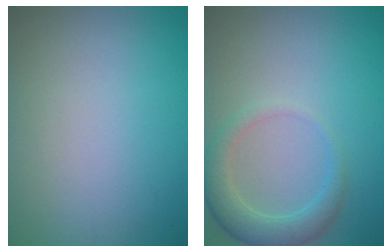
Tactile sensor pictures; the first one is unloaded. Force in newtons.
{"total": 2.4, "press": 2.4, "slide": 0.4}